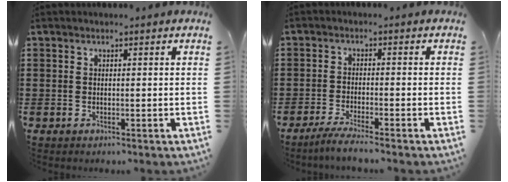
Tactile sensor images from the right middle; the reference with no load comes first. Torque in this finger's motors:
{"motor_torque": [2.14, 0.00, 0.20, 0.06]}